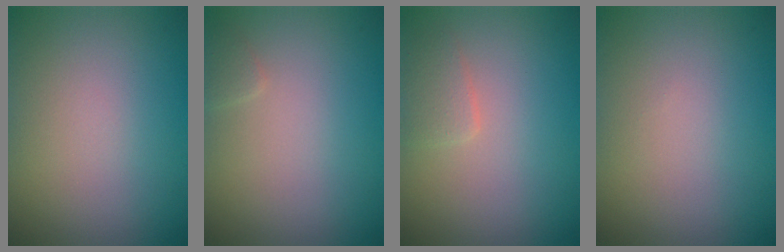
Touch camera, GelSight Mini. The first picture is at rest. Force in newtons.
{"total": 0.7, "press": 0.7, "slide": 0.0}
{"total": 1.5, "press": 1.5, "slide": 0.1}
{"total": 0.0}